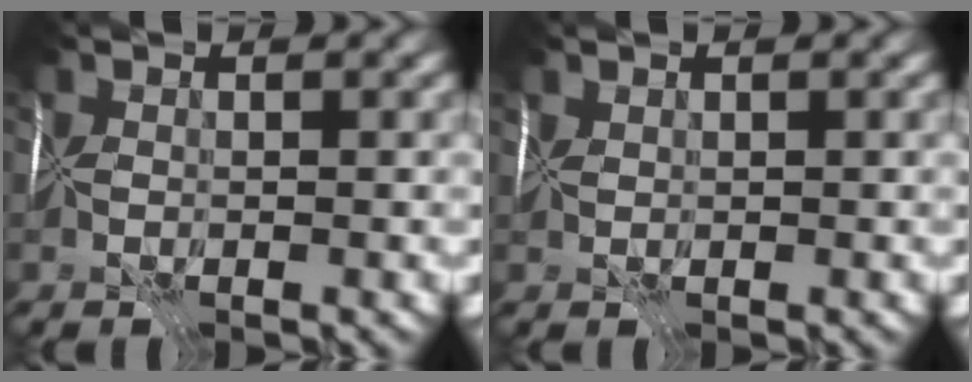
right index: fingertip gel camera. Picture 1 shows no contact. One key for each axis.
{"total": 0.7, "fx": 0.6, "fy": 0.2, "fz": 0.2, "tx": -0.010, "ty": 0.007, "tz": 0.013}